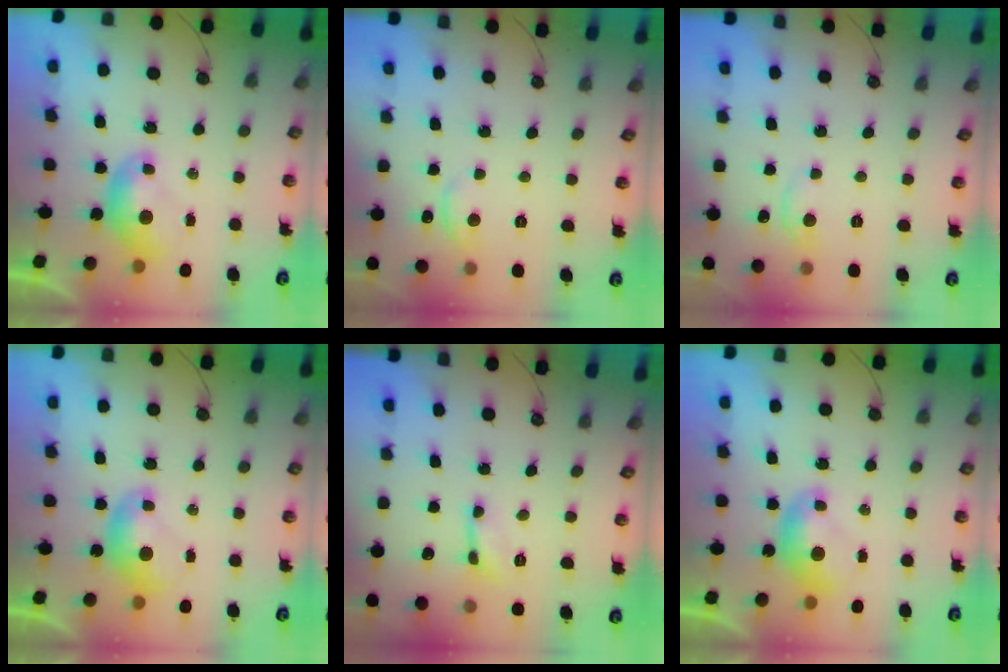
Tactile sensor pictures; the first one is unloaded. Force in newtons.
{"total": 1.2, "press": 1.0, "slide": 0.6}
{"total": 0.6, "press": 0.1, "slide": 0.6}
{"total": 0.0}
{"total": 0.0}
{"total": 0.0}